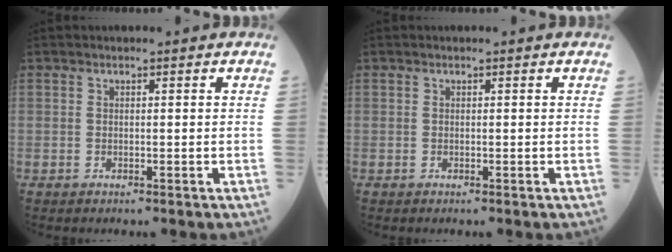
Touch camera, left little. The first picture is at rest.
{"total": 0.0}